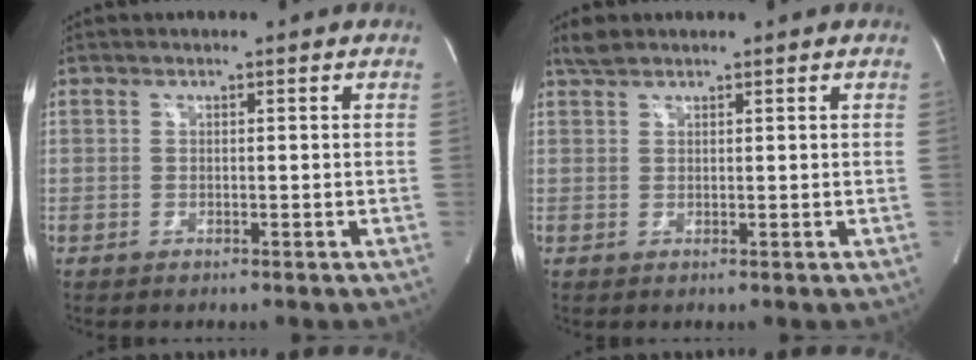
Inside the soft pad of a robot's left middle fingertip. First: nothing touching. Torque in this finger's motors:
{"motor_torque": [0.19, -0.11, -0.04, 0.02]}